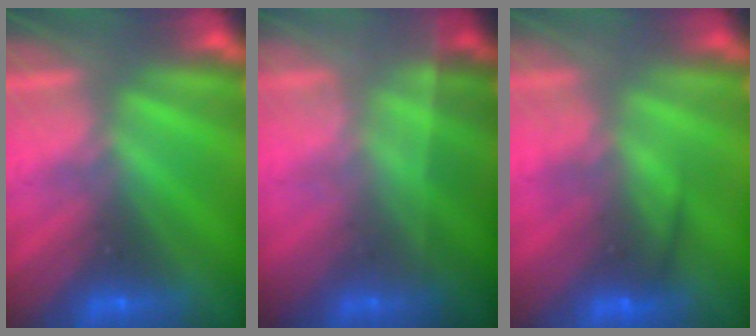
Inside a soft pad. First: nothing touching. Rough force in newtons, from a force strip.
{"total": 1.8}
{"total": 2.4}